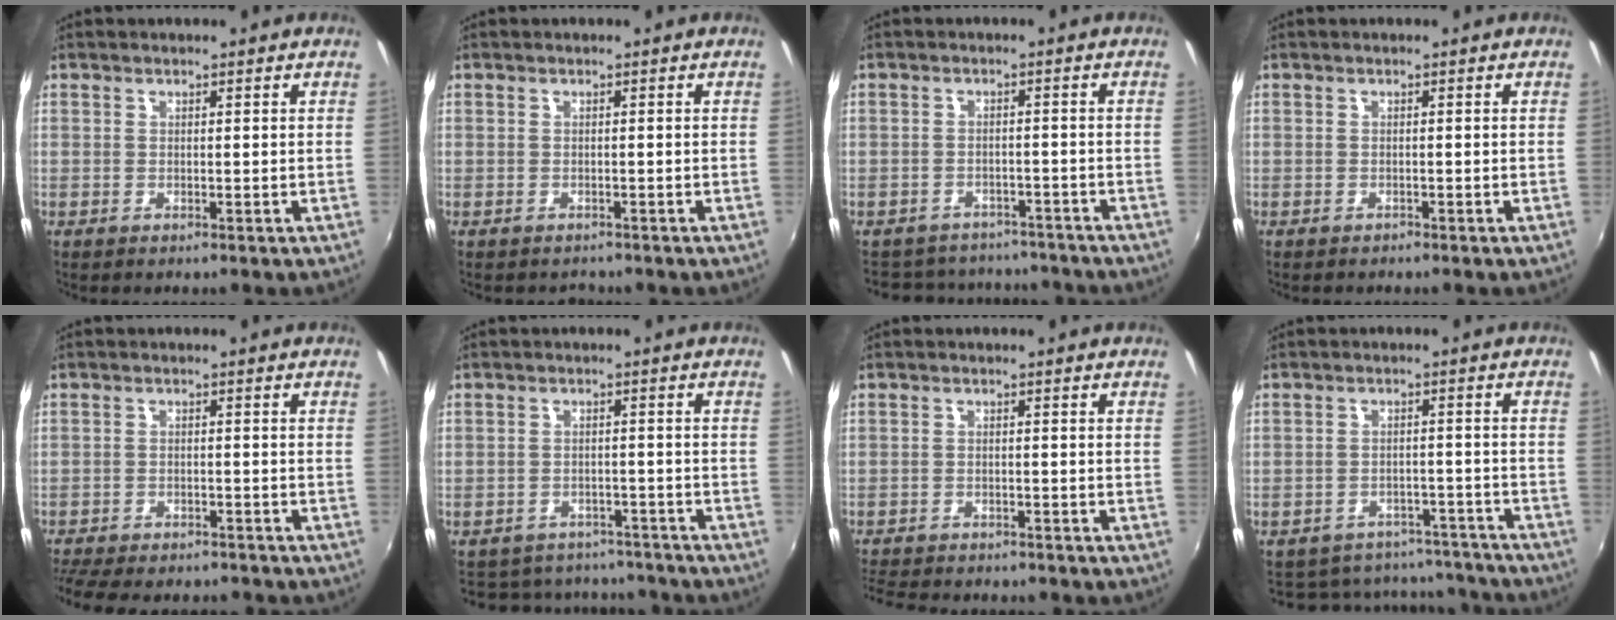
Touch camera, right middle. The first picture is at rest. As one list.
[{"total": 1.2, "force": [-1.0, 0.7, -0.1], "torque": [-0.002, 0.000, -0.014]}, {"total": 11.4, "force": [-9.8, 5.3, 2.6], "torque": [-0.067, 0.027, -0.128]}, {"total": 0.6, "force": [-0.6, 0.1, -0.1], "torque": [-0.001, 0.000, -0.009]}, {"total": 14.9, "force": [-12.9, 4.5, 6.0], "torque": [-0.142, -0.019, -0.188]}, {"total": 13.8, "force": [-11.9, 6.2, 2.9], "torque": [-0.072, 0.038, -0.145]}, {"total": 10.6, "force": [-9.5, 2.8, 3.6], "torque": [-0.098, -0.016, -0.149]}, {"total": 15.7, "force": [-13.8, 6.8, 3.1], "torque": [-0.071, 0.049, -0.160]}]